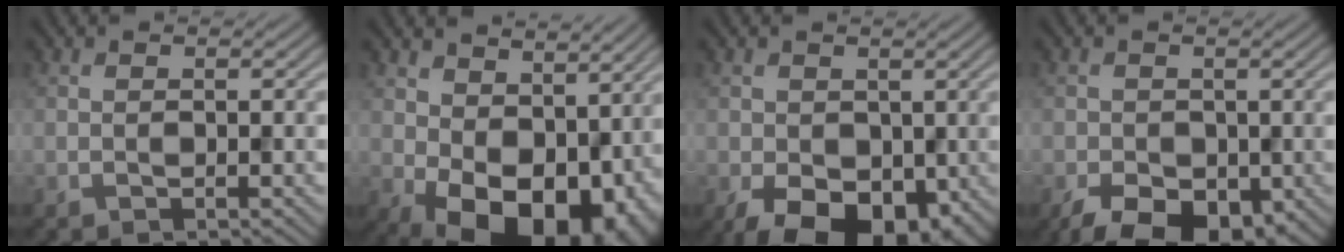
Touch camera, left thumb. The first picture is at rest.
{"total": 14.6, "force": [-0.2, 9.8, 10.8], "torque": [-0.172, -0.042, 0.021]}
{"total": 9.2, "force": [-2.8, 6.0, 6.3], "torque": [-0.114, -0.024, -0.041]}
{"total": 7.1, "force": [-3.3, 4.5, 4.4], "torque": [-0.084, -0.018, -0.053]}